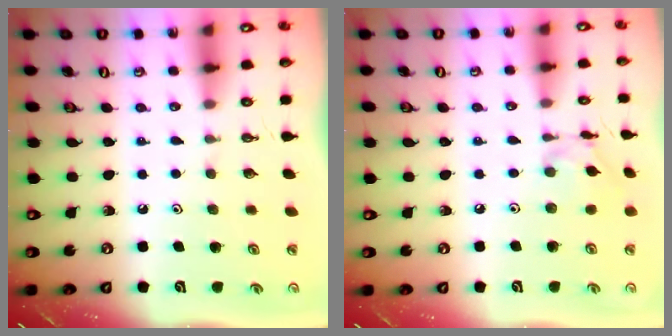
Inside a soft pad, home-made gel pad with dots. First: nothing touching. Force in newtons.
{"total": 9.1, "press": 9.1, "slide": 0.5}